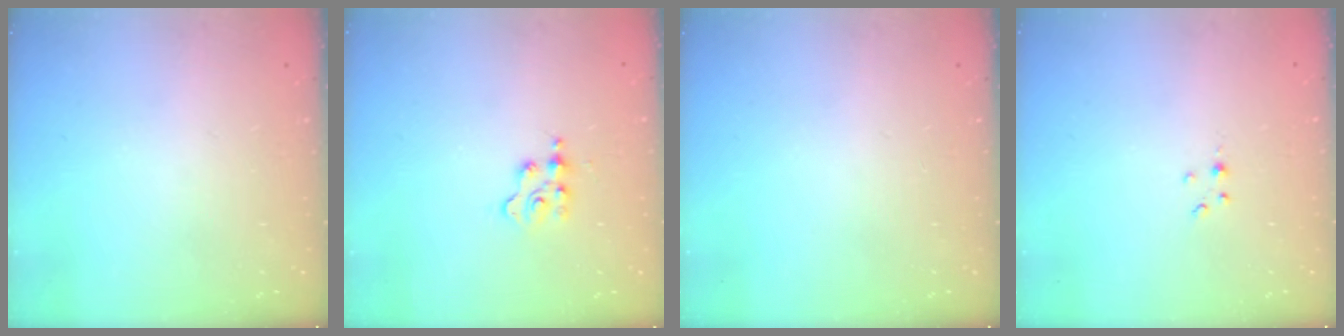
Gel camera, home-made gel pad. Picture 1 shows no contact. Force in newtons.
{"total": 2.3, "press": 2.3, "slide": 0.3}
{"total": 0.0}
{"total": 1.0, "press": 1.0, "slide": 0.1}